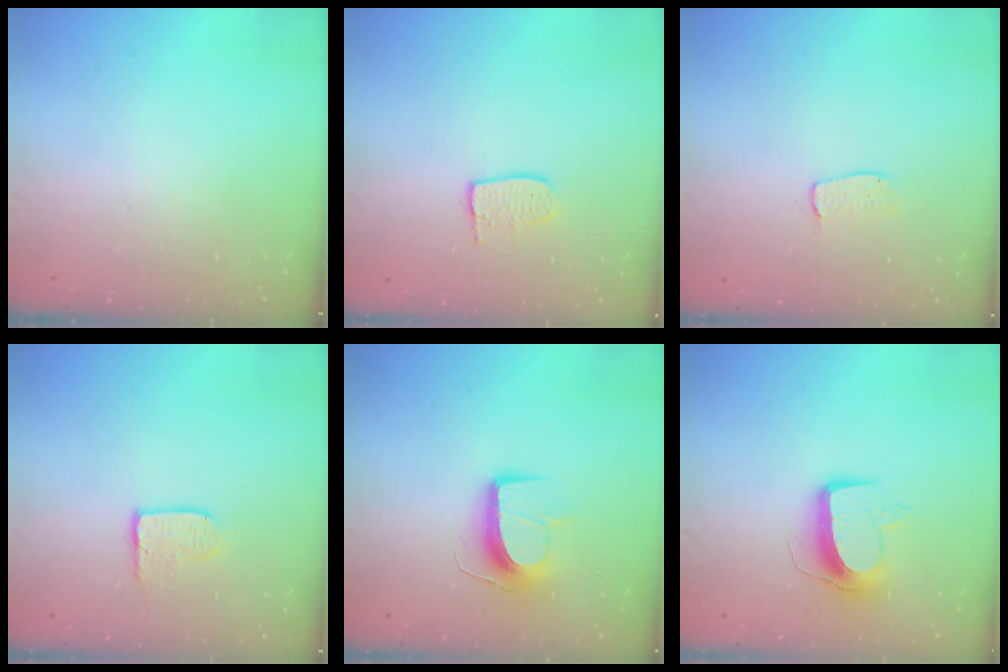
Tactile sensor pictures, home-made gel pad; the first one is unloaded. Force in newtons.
{"total": 6.3, "press": 6.3, "slide": 0.4}
{"total": 5.8, "press": 5.8, "slide": 0.2}
{"total": 3.9, "press": 3.9, "slide": 0.4}
{"total": 11.6, "press": 11.6, "slide": 0.1}
{"total": 11.0, "press": 10.9, "slide": 0.7}